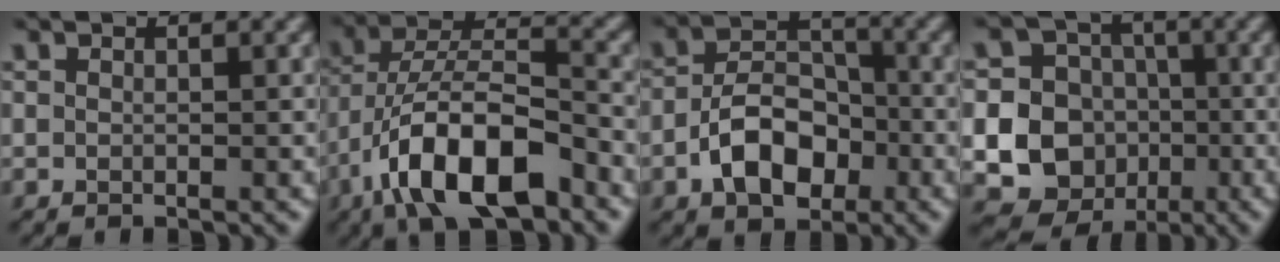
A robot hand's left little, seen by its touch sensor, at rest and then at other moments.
{"total": 10.6, "force": [-5.8, 4.0, 7.9], "torque": [-0.137, 0.018, -0.105]}
{"total": 6.3, "force": [-2.5, 4.0, 4.2], "torque": [-0.070, 0.004, -0.047]}
{"total": 18.8, "force": [-4.4, 17.8, 4.2], "torque": [-0.120, -0.018, -0.087]}